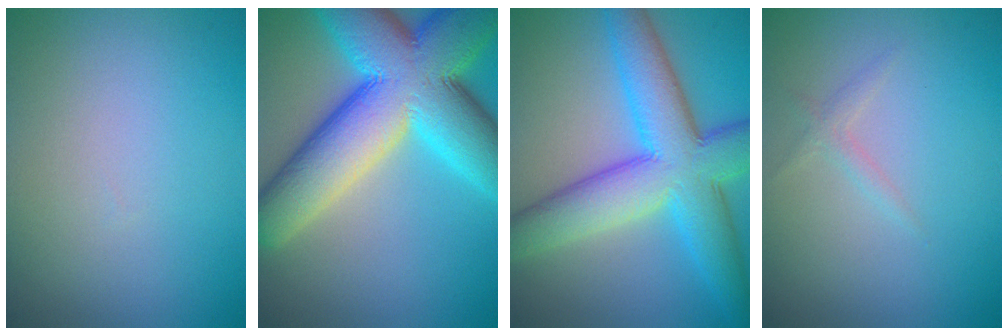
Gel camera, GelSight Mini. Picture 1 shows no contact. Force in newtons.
{"total": 15.2, "press": 15.2, "slide": 0.3}
{"total": 10.2, "press": 10.2, "slide": 0.1}
{"total": 0.9, "press": 0.9, "slide": 0.1}